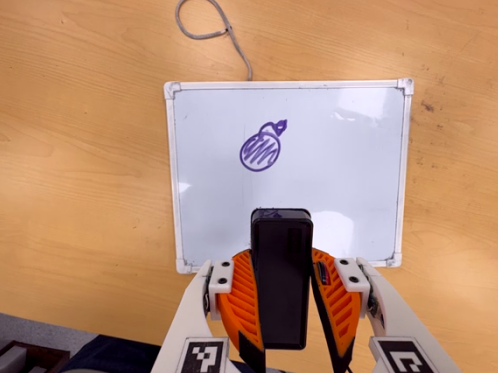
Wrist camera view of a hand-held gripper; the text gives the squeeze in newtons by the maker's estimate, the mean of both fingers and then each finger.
{"total": 9.7, "left": 8.1, "right": 11.3}